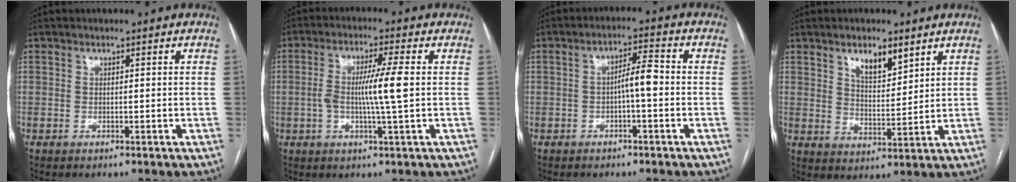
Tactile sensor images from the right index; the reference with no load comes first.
{"total": 7.2, "force": [-0.1, -0.3, 7.2], "torque": [-0.136, 0.003, -0.004]}
{"total": 4.3, "force": [-0.8, 0.7, 4.2], "torque": [-0.067, 0.012, -0.011]}
{"total": 6.2, "force": [4.0, 2.1, 4.2], "torque": [-0.074, -0.005, 0.071]}